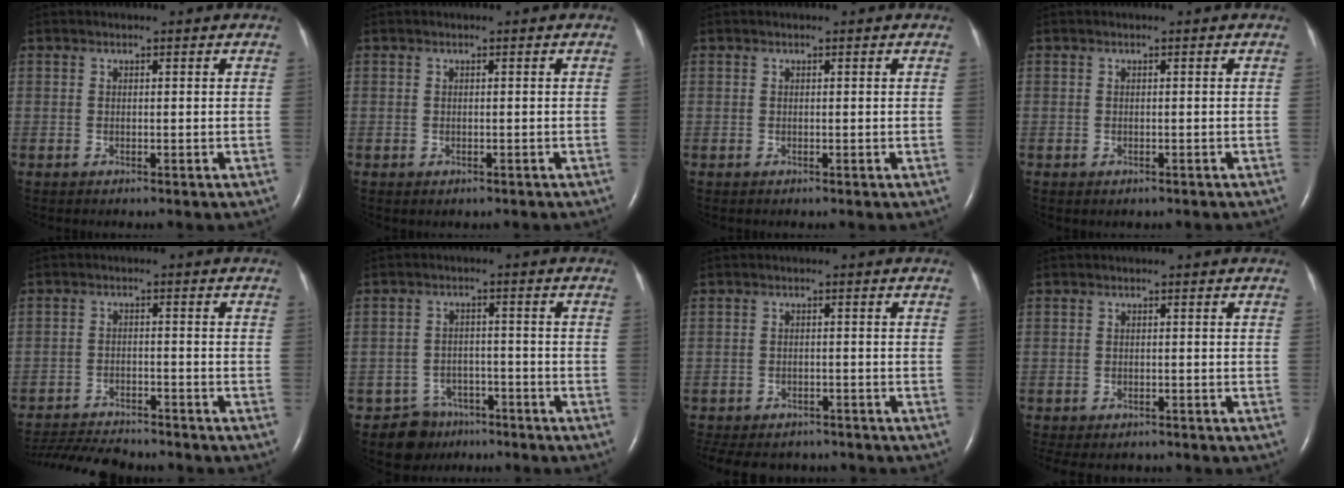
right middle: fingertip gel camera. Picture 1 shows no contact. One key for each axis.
{"total": 0.6, "fx": -0.4, "fy": 0.4, "fz": 0.3, "tx": -0.005, "ty": 0.000, "tz": -0.003}
{"total": 0.0}
{"total": 0.8, "fx": -0.6, "fy": 0.4, "fz": 0.3, "tx": -0.006, "ty": 0.000, "tz": -0.006}
{"total": 12.2, "fx": -11.4, "fy": 1.5, "fz": 3.9, "tx": -0.073, "ty": -0.009, "tz": -0.177}
{"total": 5.6, "fx": -4.1, "fy": 3.8, "fz": -0.3, "tx": 0.011, "ty": 0.012, "tz": -0.063}
{"total": 13.1, "fx": -10.9, "fy": 5.8, "fz": 4.3, "tx": -0.109, "ty": -0.003, "tz": -0.138}
{"total": 8.1, "fx": -6.8, "fy": 3.3, "fz": 2.7, "tx": -0.050, "ty": -0.005, "tz": -0.086}